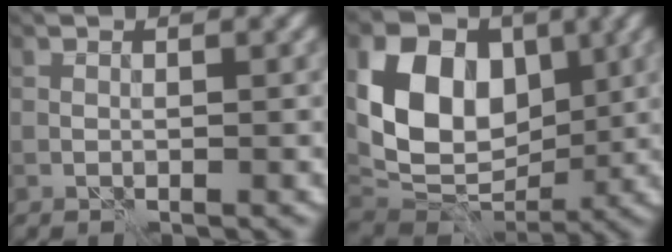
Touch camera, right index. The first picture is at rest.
{"total": 11.1, "force": [2.0, 7.9, 7.5], "torque": [-0.132, 0.000, 0.029]}